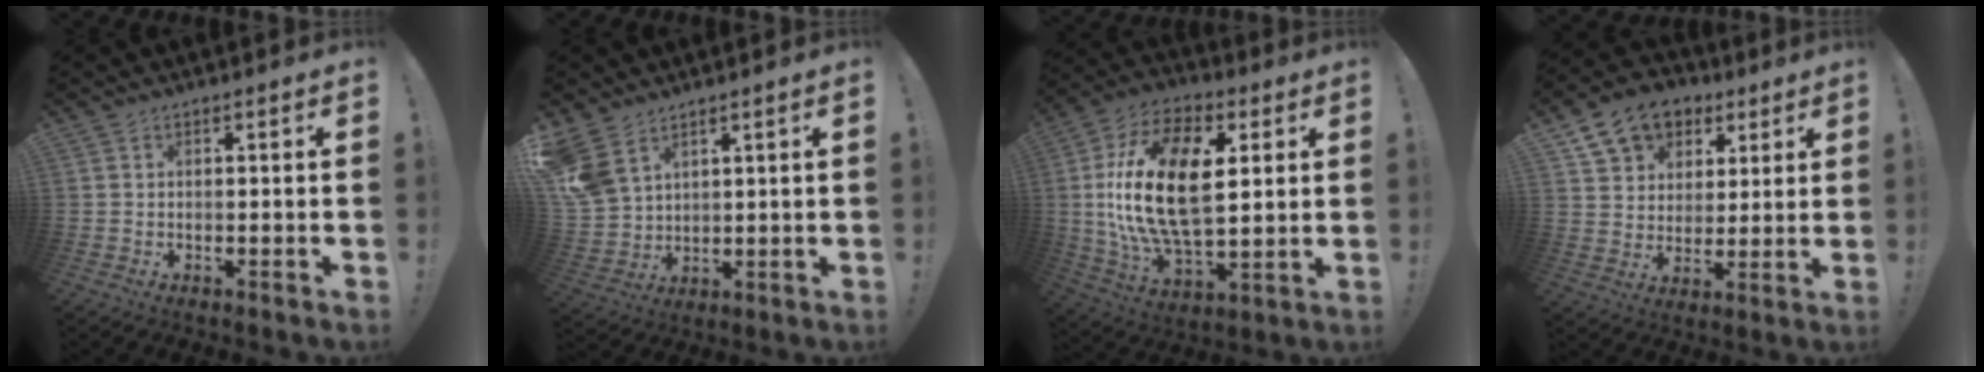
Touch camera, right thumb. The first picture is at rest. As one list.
[{"total": 9.8, "force": [6.2, 6.1, 4.6], "torque": [-0.109, -0.031, 0.128]}, {"total": 24.3, "force": [2.8, 13.1, 20.2], "torque": [-0.401, -0.004, 0.047]}, {"total": 13.4, "force": [7.7, 9.7, 5.1], "torque": [-0.081, -0.039, 0.149]}]